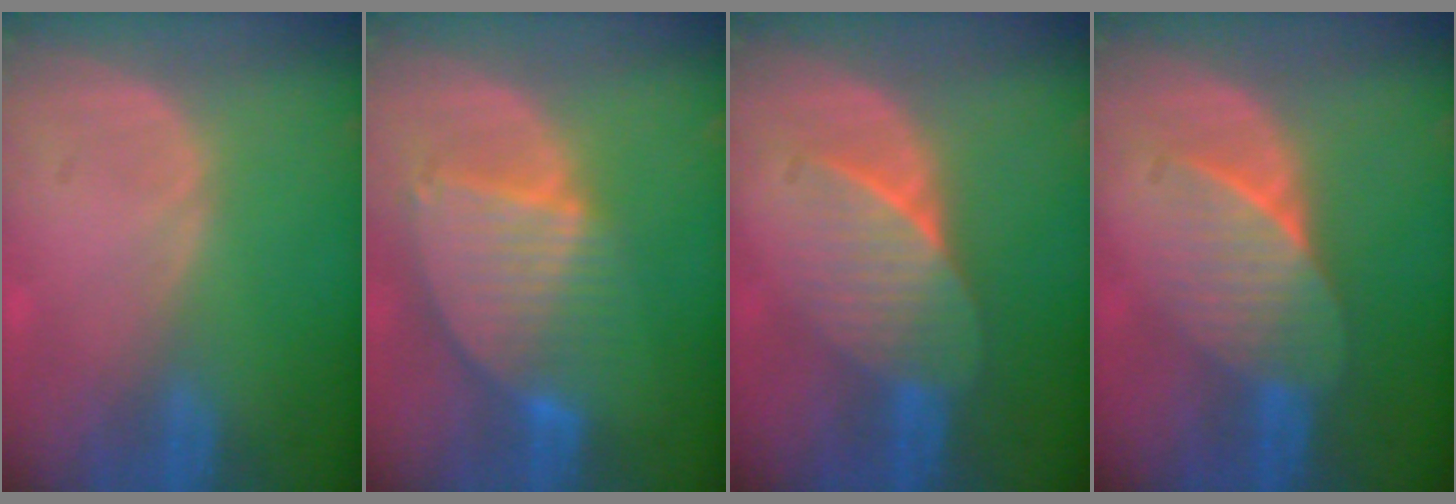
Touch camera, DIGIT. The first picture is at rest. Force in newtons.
{"total": 8.6, "press": 7.5, "slide": 4.1}
{"total": 7.2, "press": 6.6, "slide": 2.8}
{"total": 7.2, "press": 6.6, "slide": 2.8}